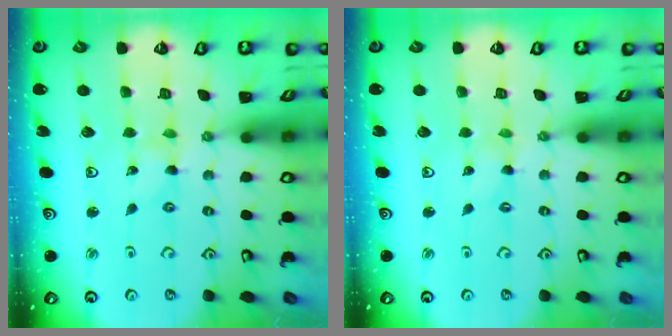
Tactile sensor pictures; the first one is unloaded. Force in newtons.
{"total": 0.0}